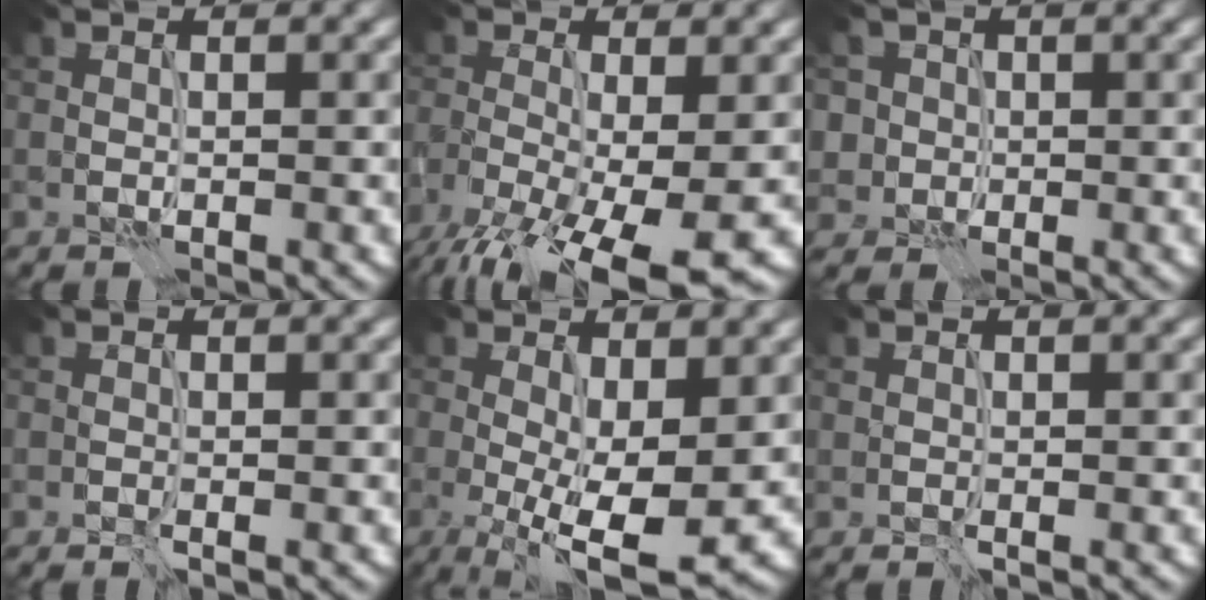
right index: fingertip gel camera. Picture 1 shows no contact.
{"total": 11.6, "force": [-6.0, 4.1, 9.0], "torque": [-0.176, -0.040, -0.101]}
{"total": 4.2, "force": [1.6, 3.7, 1.1], "torque": [-0.024, 0.008, 0.018]}
{"total": 0.0}
{"total": 8.6, "force": [-1.2, 2.7, 8.1], "torque": [-0.134, -0.013, -0.021]}
{"total": 0.0}